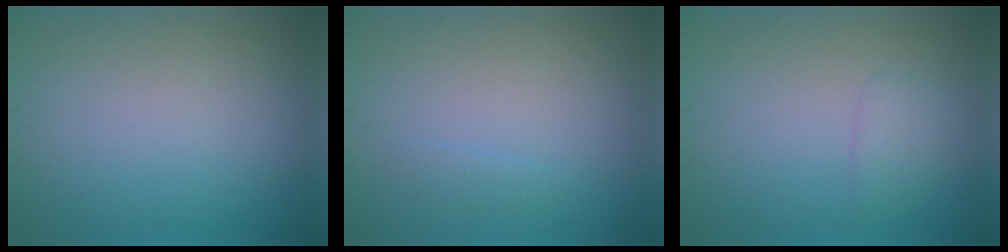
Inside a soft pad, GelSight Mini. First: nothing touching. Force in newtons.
{"total": 0.8, "press": 0.8, "slide": 0.0}
{"total": 1.4, "press": 1.4, "slide": 0.1}